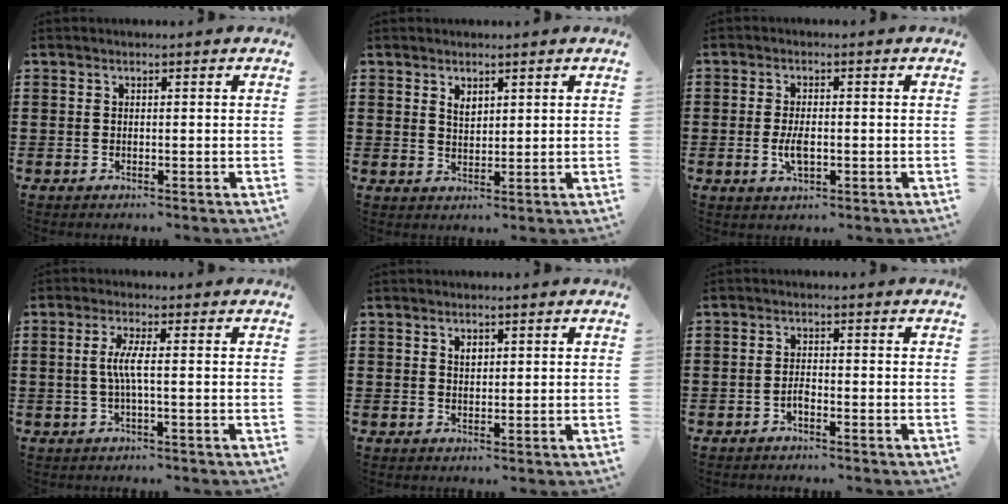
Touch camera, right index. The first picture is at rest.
{"total": 2.0, "force": [1.4, 1.1, 0.9], "torque": [-0.020, 0.003, 0.027]}
{"total": 3.9, "force": [-0.7, 1.7, 3.4], "torque": [-0.069, 0.001, -0.014]}
{"total": 3.7, "force": [-0.2, 0.2, 3.7], "torque": [-0.083, -0.008, -0.013]}
{"total": 1.5, "force": [0.8, 0.9, 0.9], "torque": [-0.020, 0.006, 0.013]}
{"total": 1.6, "force": [-1.1, 0.6, 1.1], "torque": [-0.024, 0.000, -0.020]}